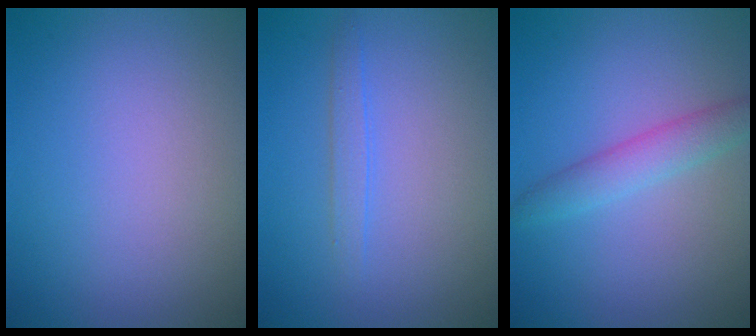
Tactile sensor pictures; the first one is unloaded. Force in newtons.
{"total": 1.3, "press": 1.3, "slide": 0.0}
{"total": 2.8, "press": 2.8, "slide": 0.2}